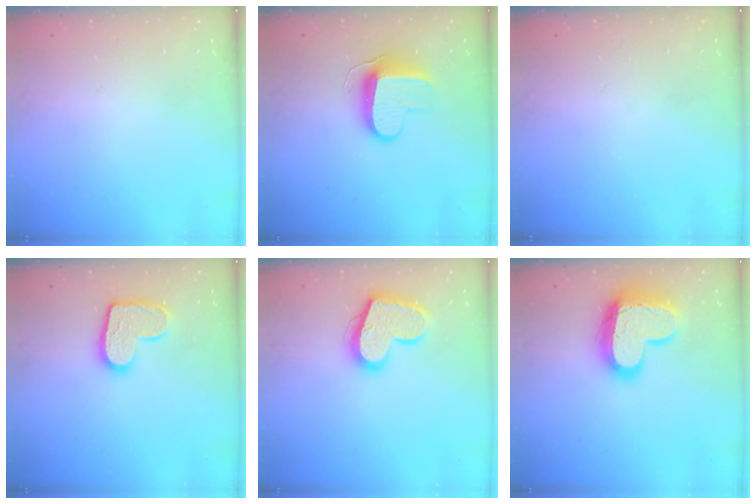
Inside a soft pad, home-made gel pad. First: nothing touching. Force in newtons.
{"total": 10.0, "press": 10.0, "slide": 1.1}
{"total": 0.0}
{"total": 12.8, "press": 12.8, "slide": 0.8}
{"total": 17.9, "press": 17.9, "slide": 1.3}
{"total": 17.1, "press": 17.0, "slide": 1.6}